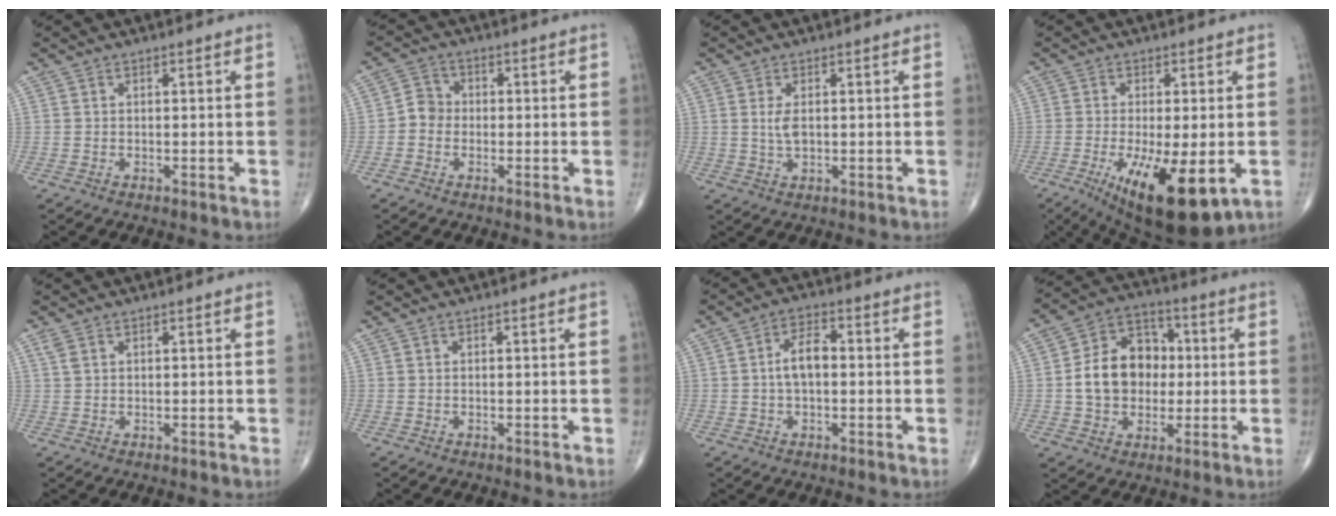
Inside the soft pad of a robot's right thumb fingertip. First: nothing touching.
{"total": 3.6, "force": [-0.9, 3.2, 1.4], "torque": [-0.004, 0.011, -0.027]}
{"total": 3.0, "force": [0.4, 1.5, 2.6], "torque": [-0.053, -0.006, 0.009]}
{"total": 14.7, "force": [-4.9, 4.7, 13.0], "torque": [-0.204, -0.024, -0.063]}
{"total": 1.5, "force": [0.8, 0.8, 0.9], "torque": [-0.023, 0.008, 0.021]}
{"total": 0.0}
{"total": 5.3, "force": [-0.1, 2.8, 4.5], "torque": [-0.084, 0.018, -0.008]}
{"total": 13.5, "force": [-0.1, 10.5, 8.4], "torque": [-0.111, 0.027, -0.006]}